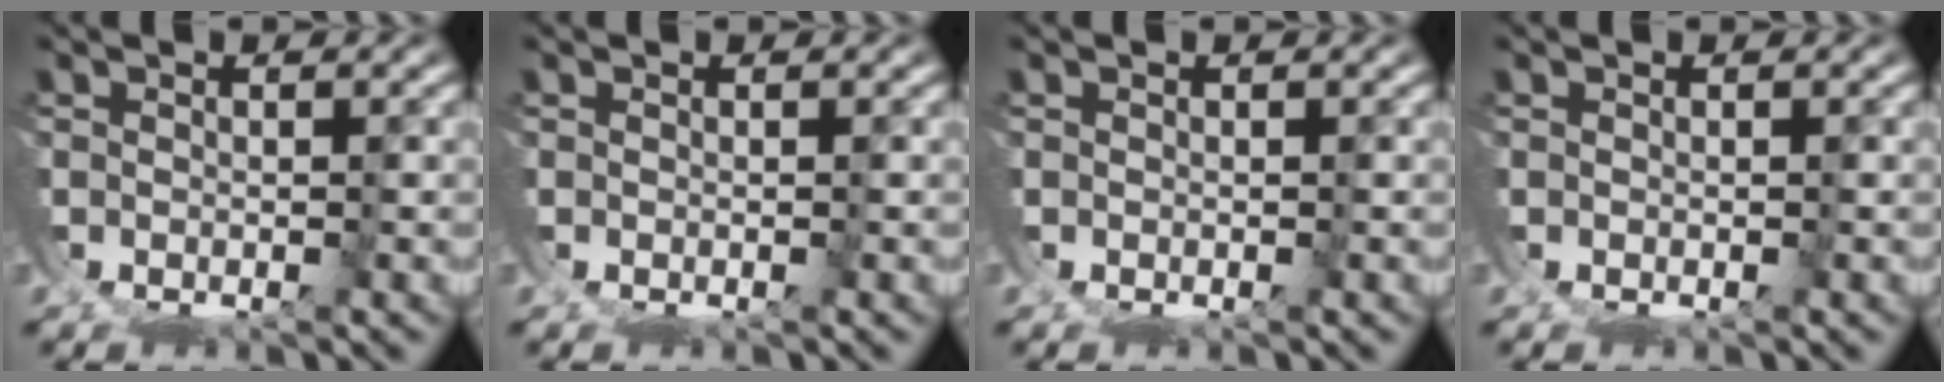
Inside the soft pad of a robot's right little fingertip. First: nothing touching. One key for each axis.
{"total": 0.0}
{"total": 0.0}
{"total": 0.0}